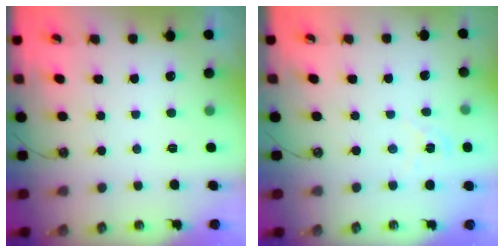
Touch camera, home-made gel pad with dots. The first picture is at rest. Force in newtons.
{"total": 1.8, "press": 1.8, "slide": 0.3}